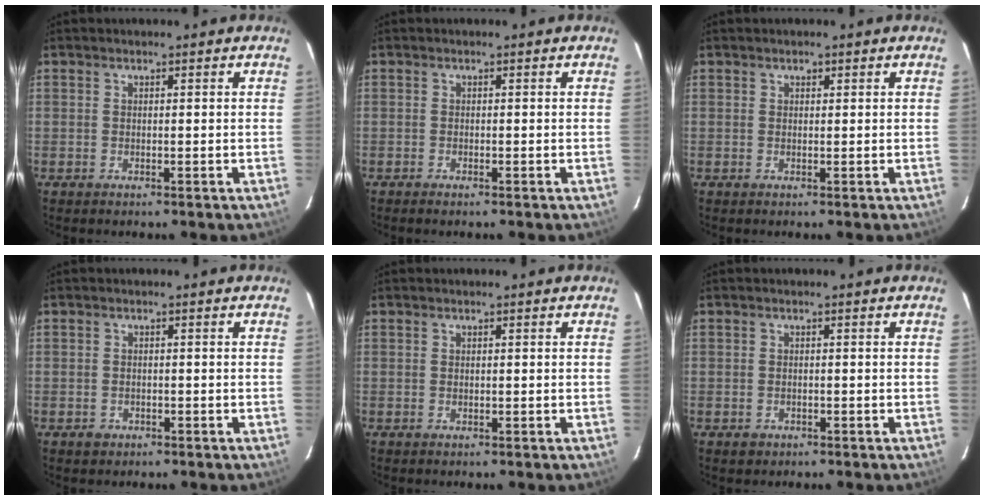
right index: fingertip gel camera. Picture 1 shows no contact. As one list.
[{"total": 0.7, "force": [-0.6, 0.1, 0.3], "torque": [-0.007, -0.002, -0.012]}, {"total": 0.6, "force": [0.3, 0.5, 0.1], "torque": [-0.003, 0.002, 0.004]}, {"total": 1.7, "force": [-0.9, 1.4, 0.4], "torque": [-0.009, 0.002, -0.011]}, {"total": 0.0}, {"total": 1.7, "force": [-0.9, 1.4, 0.5], "torque": [-0.010, 0.000, -0.010]}]